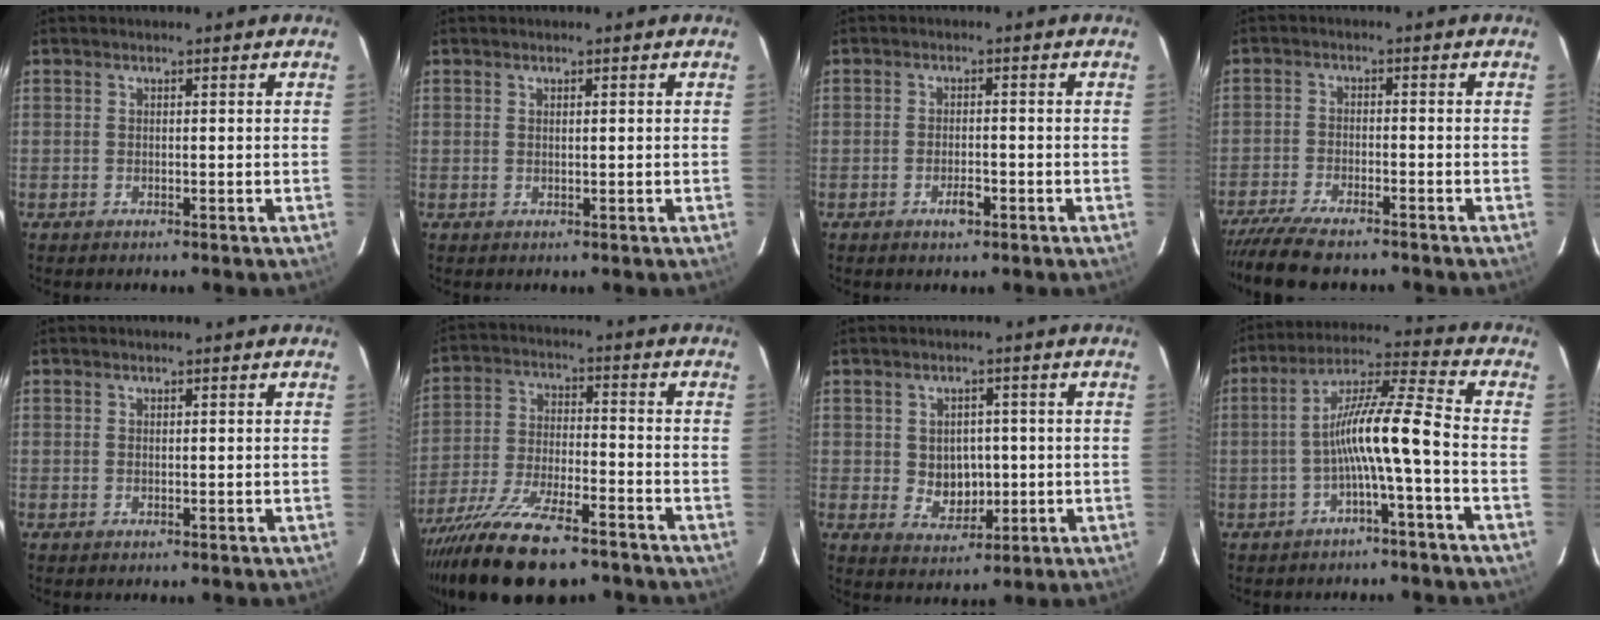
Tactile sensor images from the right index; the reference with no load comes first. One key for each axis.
{"total": 0.5, "fx": 0.3, "fy": 0.1, "fz": 0.4, "tx": -0.008, "ty": 0.002, "tz": 0.007}
{"total": 2.8, "fx": -1.6, "fy": 1.2, "fz": 2.0, "tx": -0.039, "ty": 0.000, "tz": -0.026}
{"total": 11.1, "fx": -9.6, "fy": 2.1, "fz": 5.1, "tx": -0.123, "ty": -0.035, "tz": -0.167}
{"total": 0.0}
{"total": 20.8, "fx": -16.1, "fy": 5.9, "fz": 11.8, "tx": -0.235, "ty": -0.049, "tz": -0.271}
{"total": 5.8, "fx": 0.0, "fy": 4.9, "fz": 3.2, "tx": -0.057, "ty": 0.005, "tz": 0.013}
{"total": 9.8, "fx": -3.1, "fy": -0.2, "fz": 9.3, "tx": -0.186, "ty": 0.017, "tz": -0.057}